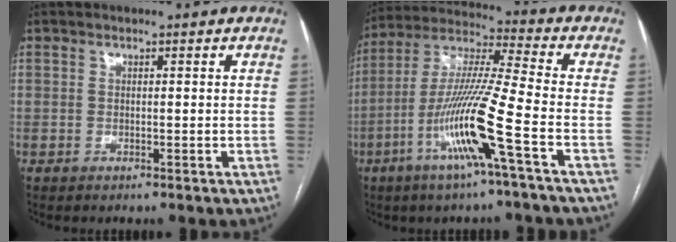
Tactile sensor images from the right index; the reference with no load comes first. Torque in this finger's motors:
{"motor_torque": [2.14, 0.00, 1.05, 0.21]}